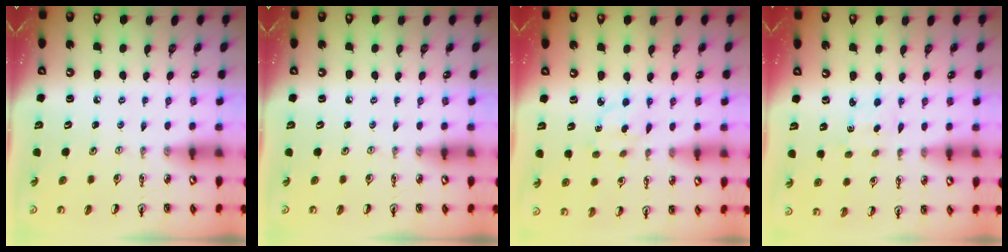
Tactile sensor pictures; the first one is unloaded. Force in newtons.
{"total": 0.0}
{"total": 3.2, "press": 3.2, "slide": 0.5}
{"total": 1.7, "press": 1.6, "slide": 0.5}